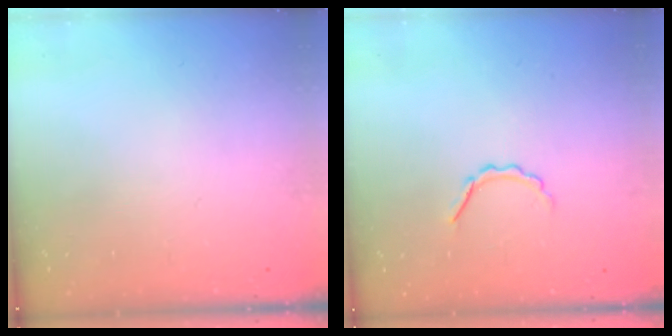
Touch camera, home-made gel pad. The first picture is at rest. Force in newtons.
{"total": 3.5, "press": 3.4, "slide": 0.7}